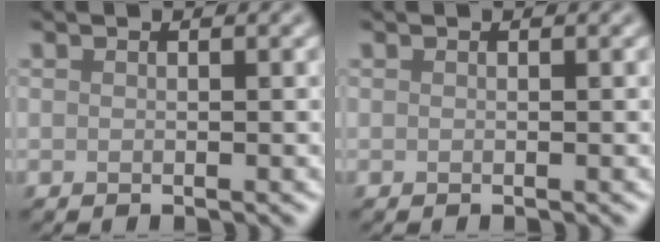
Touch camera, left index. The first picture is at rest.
{"total": 0.0}